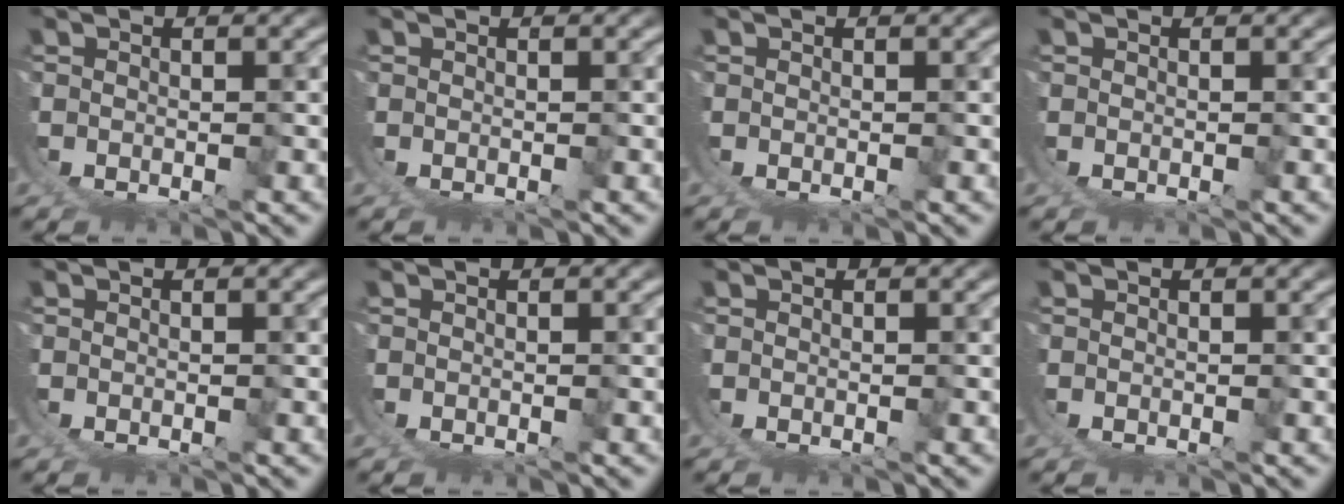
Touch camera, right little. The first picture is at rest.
{"total": 0.0}
{"total": 0.0}
{"total": 0.0}
{"total": 0.0}
{"total": 0.0}
{"total": 0.0}
{"total": 0.0}